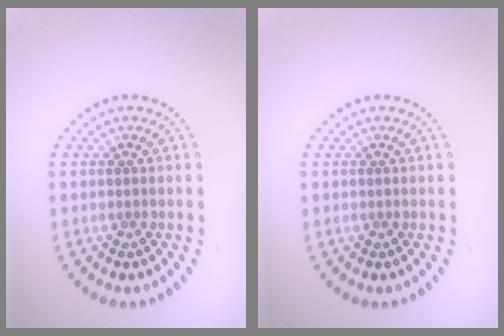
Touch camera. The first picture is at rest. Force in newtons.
{"total": 0.0}